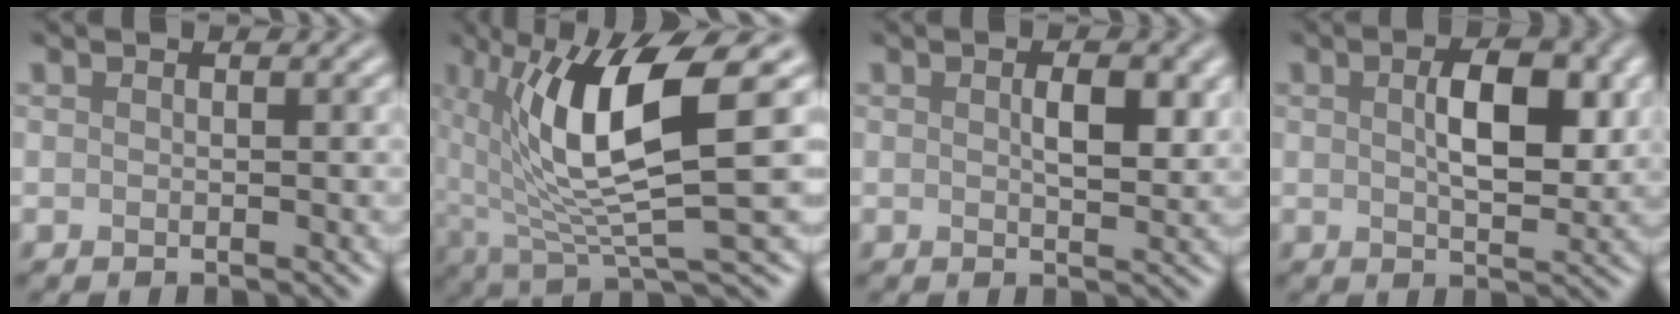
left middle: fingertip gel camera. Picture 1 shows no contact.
{"total": 10.3, "force": [2.0, 2.5, 9.8], "torque": [-0.163, -0.004, 0.040]}
{"total": 3.0, "force": [0.7, 1.2, 2.7], "torque": [-0.045, -0.002, 0.013]}
{"total": 5.2, "force": [1.1, 2.3, 4.5], "torque": [-0.078, 0.002, 0.018]}